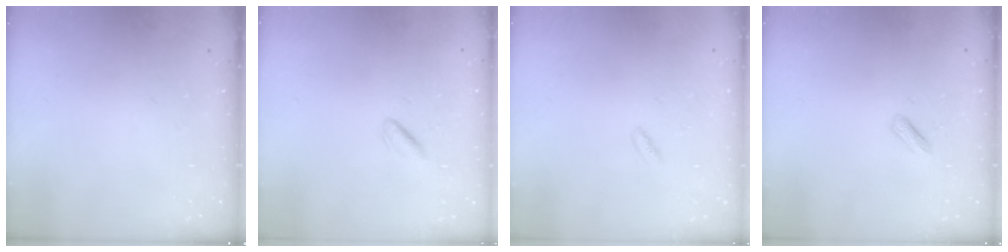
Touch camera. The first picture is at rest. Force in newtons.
{"total": 1.4, "press": 1.1, "slide": 0.9}
{"total": 1.8, "press": 1.6, "slide": 0.8}
{"total": 2.8, "press": 2.7, "slide": 0.8}